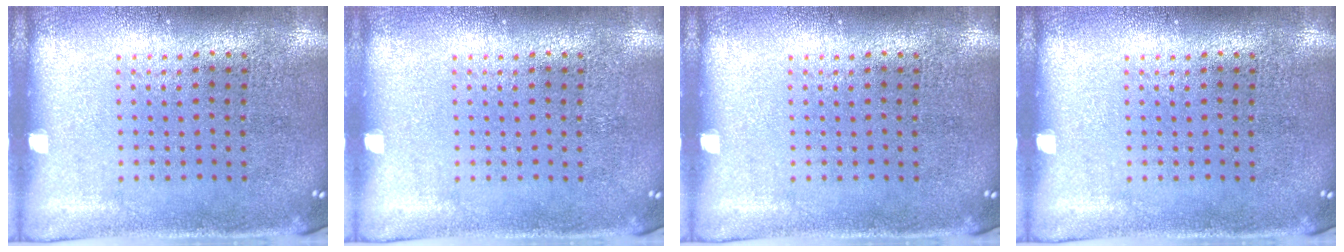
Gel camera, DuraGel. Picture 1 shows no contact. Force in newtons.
{"total": 0.0}
{"total": 0.0}
{"total": 0.0}